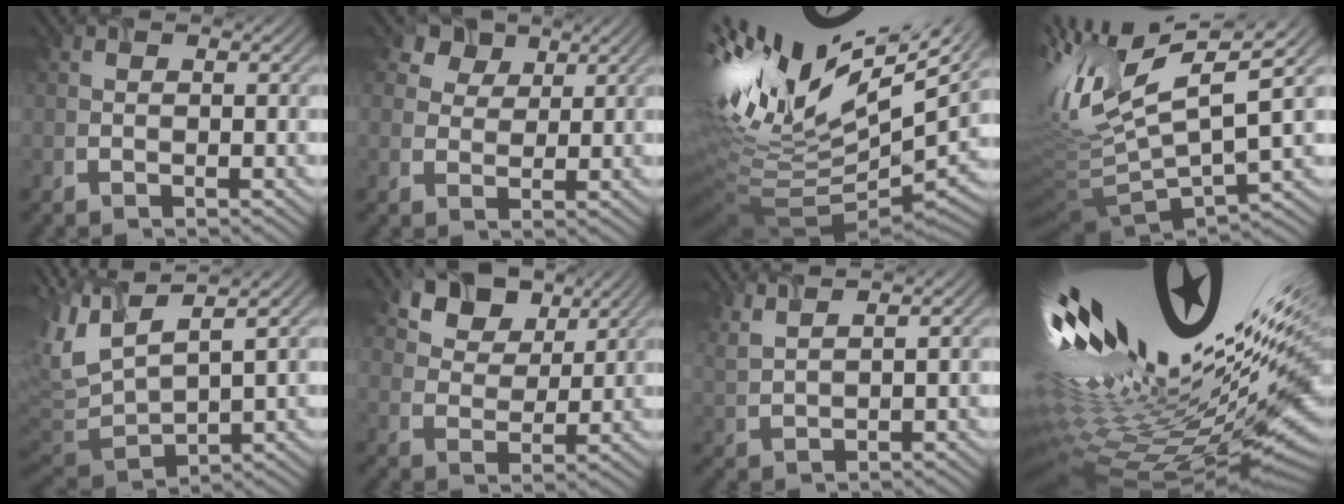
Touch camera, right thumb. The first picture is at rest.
{"total": 4.9, "force": [3.3, 3.2, 1.7], "torque": [-0.043, 0.008, 0.065]}
{"total": 17.4, "force": [6.8, 8.1, 13.8], "torque": [-0.317, -0.003, 0.153]}
{"total": 13.6, "force": [2.0, 3.5, 13.0], "torque": [-0.282, 0.013, 0.050]}
{"total": 8.5, "force": [4.6, 2.4, 6.7], "torque": [-0.179, 0.013, 0.091]}
{"total": 8.2, "force": [5.8, 4.7, 3.5], "torque": [-0.079, 0.003, 0.104]}
{"total": 4.1, "force": [3.8, 0.3, 1.6], "torque": [-0.046, 0.013, 0.076]}
{"total": 19.7, "force": [5.8, 6.7, 17.6], "torque": [-0.290, -0.040, 0.144]}